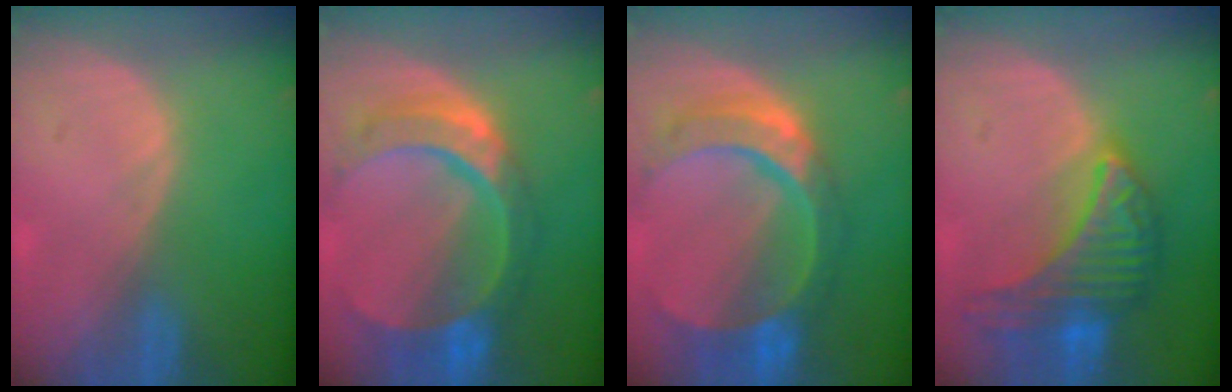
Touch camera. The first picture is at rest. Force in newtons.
{"total": 11.1, "press": 9.2, "slide": 6.1}
{"total": 11.1, "press": 9.2, "slide": 6.1}
{"total": 9.5, "press": 9.5, "slide": 0.5}